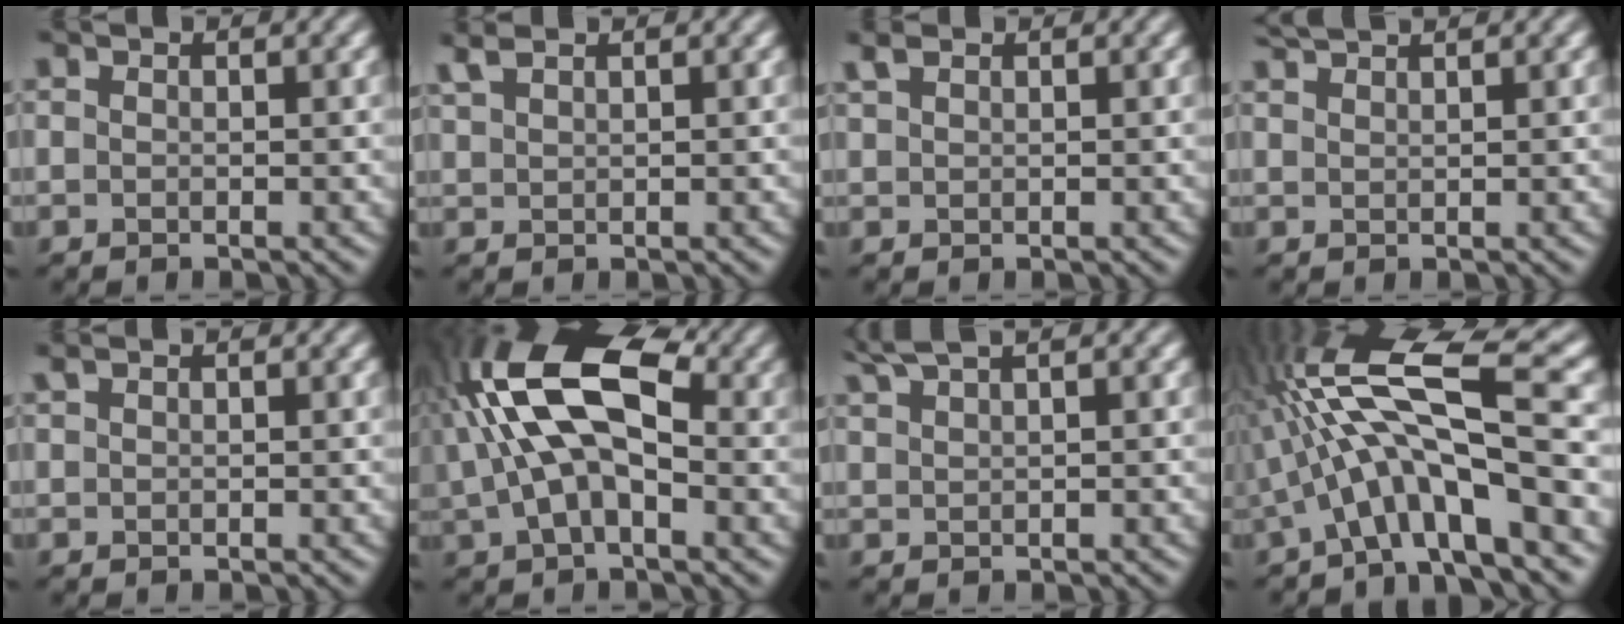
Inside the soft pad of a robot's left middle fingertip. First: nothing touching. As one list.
[{"total": 1.6, "force": [1.5, 0.2, 0.7], "torque": [-0.019, 0.009, 0.036]}, {"total": 1.4, "force": [1.2, 0.5, 0.5], "torque": [-0.012, 0.007, 0.024]}, {"total": 1.8, "force": [1.8, -0.2, 0.3], "torque": [-0.007, 0.011, 0.038]}, {"total": 0.6, "force": [0.6, 0.1, 0.2], "torque": [-0.007, 0.001, 0.013]}, {"total": 11.3, "force": [2.5, 6.0, 9.2], "torque": [-0.182, 0.031, 0.029]}, {"total": 3.0, "force": [2.5, 0.5, 1.6], "torque": [-0.030, 0.016, 0.051]}, {"total": 10.6, "force": [-0.8, 2.6, 10.3], "torque": [-0.173, 0.029, -0.024]}]